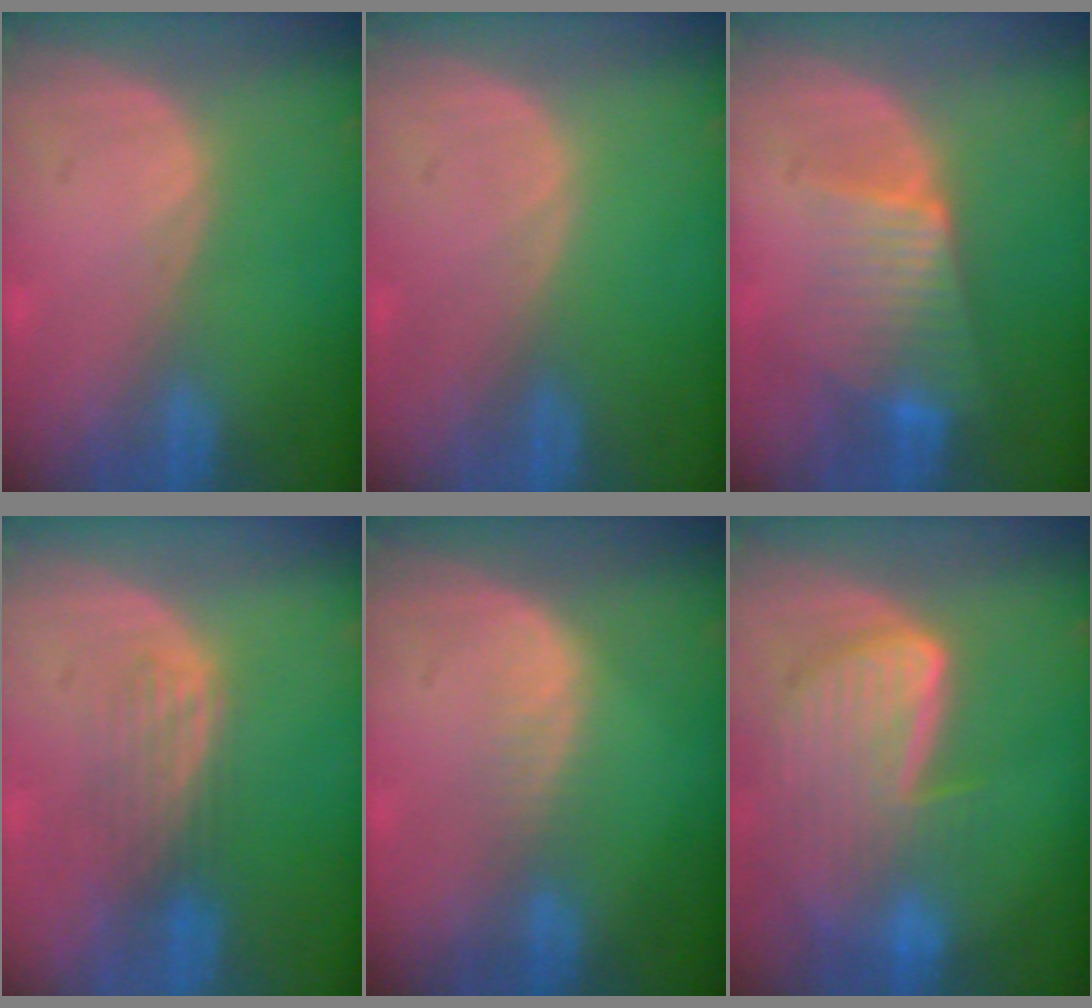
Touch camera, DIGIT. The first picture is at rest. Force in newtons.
{"total": 0.0}
{"total": 6.7, "press": 6.2, "slide": 2.4}
{"total": 3.5, "press": 3.2, "slide": 1.5}
{"total": 2.0, "press": 2.0, "slide": 0.1}
{"total": 9.2, "press": 8.1, "slide": 4.3}